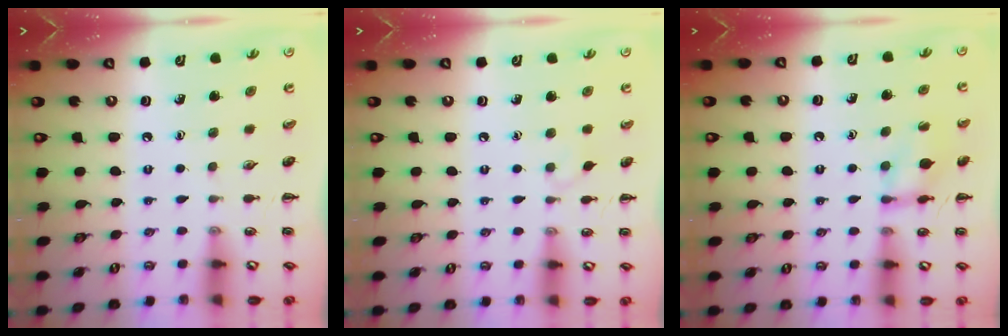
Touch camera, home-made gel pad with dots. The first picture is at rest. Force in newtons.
{"total": 3.8, "press": 3.5, "slide": 1.5}
{"total": 11.1, "press": 11.0, "slide": 0.4}